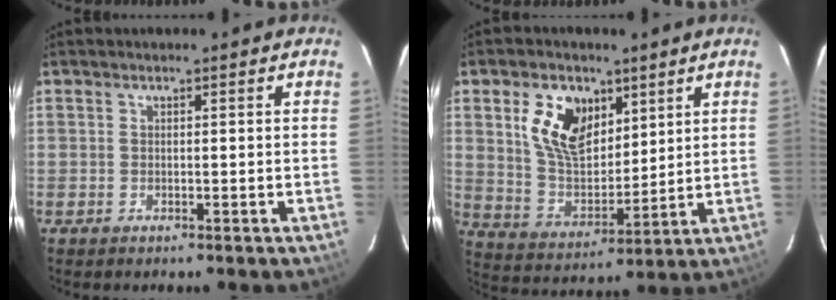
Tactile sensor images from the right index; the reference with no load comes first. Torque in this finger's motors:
{"motor_torque": [1.43, 0.71, 0.54, 0.14]}